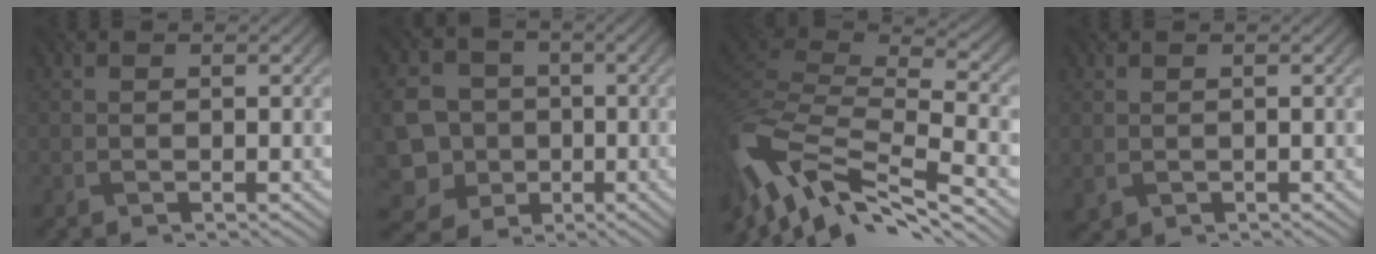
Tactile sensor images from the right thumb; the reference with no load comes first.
{"total": 8.5, "force": [-1.6, 7.6, 3.3], "torque": [-0.099, -0.025, -0.043]}
{"total": 13.0, "force": [-6.8, 4.9, 9.9], "torque": [-0.255, -0.004, -0.128]}
{"total": 0.9, "force": [-0.2, 0.7, 0.4], "torque": [-0.016, -0.008, 0.000]}